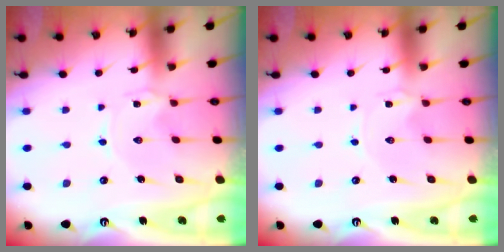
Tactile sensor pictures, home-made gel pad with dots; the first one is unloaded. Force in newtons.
{"total": 0.0}